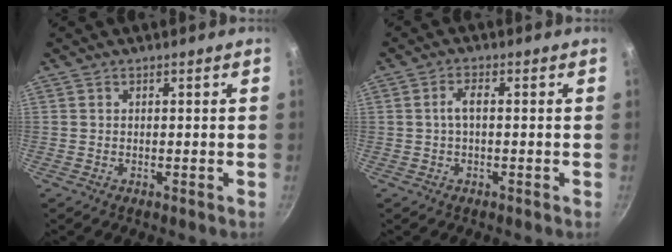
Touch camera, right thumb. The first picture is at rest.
{"total": 2.5, "force": [-0.1, 0.9, 2.3], "torque": [-0.052, 0.011, -0.004]}